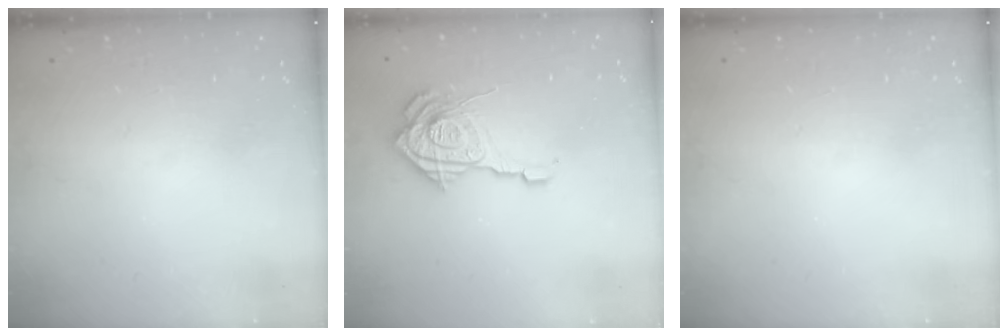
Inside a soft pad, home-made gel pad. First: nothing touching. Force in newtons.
{"total": 16.9, "press": 16.8, "slide": 1.7}
{"total": 0.0}